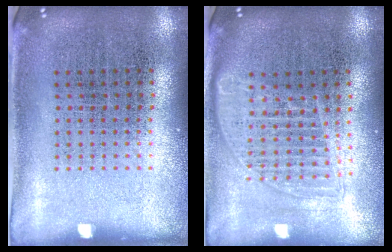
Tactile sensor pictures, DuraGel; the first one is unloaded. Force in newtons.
{"total": 1.6, "press": 1.4, "slide": 0.8}